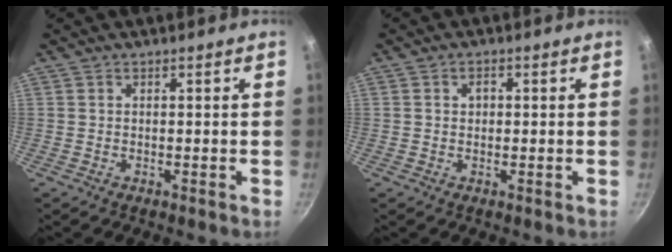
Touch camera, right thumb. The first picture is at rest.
{"total": 1.8, "force": [0.3, 1.5, 1.1], "torque": [-0.010, 0.003, 0.002]}